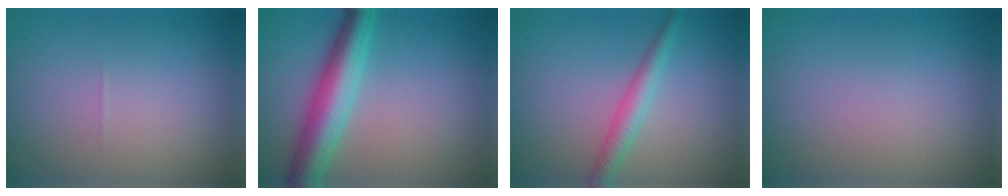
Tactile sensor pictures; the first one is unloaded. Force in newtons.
{"total": 6.1, "press": 6.1, "slide": 0.1}
{"total": 2.6, "press": 2.6, "slide": 0.2}
{"total": 0.0}